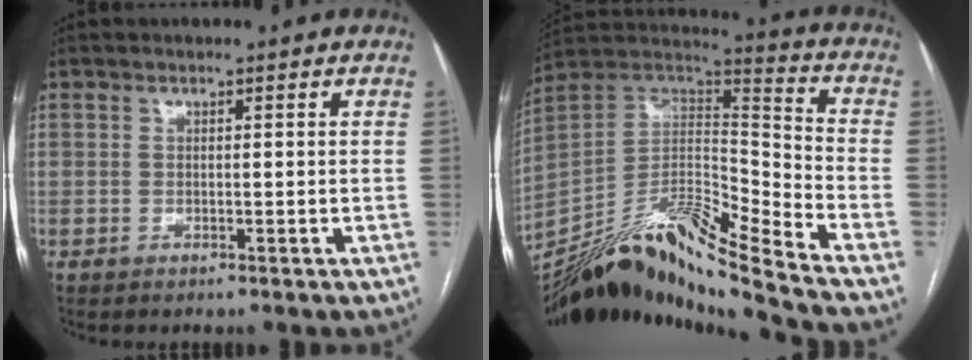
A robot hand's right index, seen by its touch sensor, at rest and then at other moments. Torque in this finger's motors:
{"motor_torque": [-0.51, -1.63, 0.02, 0.01]}